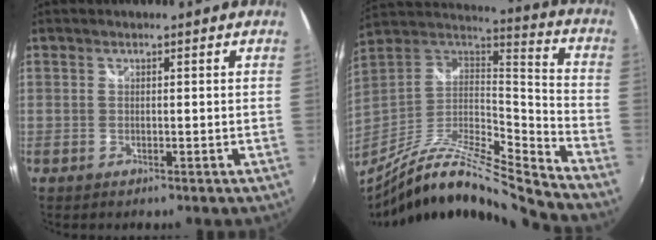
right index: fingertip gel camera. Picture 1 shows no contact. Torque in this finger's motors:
{"motor_torque": [0.60, -0.87, -0.05, 0.01]}